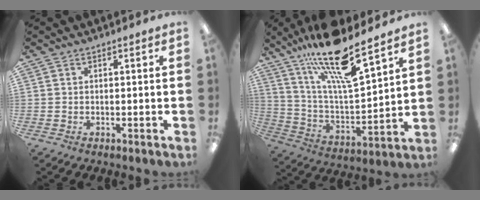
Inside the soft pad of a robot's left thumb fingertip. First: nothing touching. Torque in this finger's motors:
{"motor_torque": [0.77, 0.06, 1.87, -0.90, 0.45]}